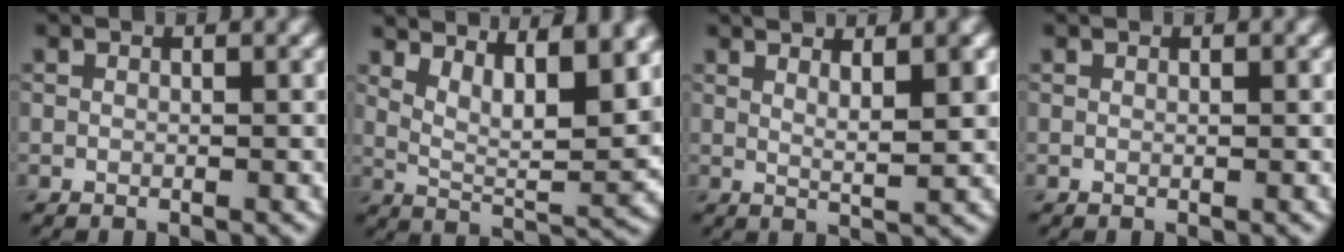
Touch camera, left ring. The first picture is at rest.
{"total": 9.1, "force": [5.1, 2.7, 7.0], "torque": [-0.109, 0.003, 0.081]}
{"total": 4.1, "force": [2.2, 0.9, 3.4], "torque": [-0.037, 0.005, 0.025]}
{"total": 0.0}